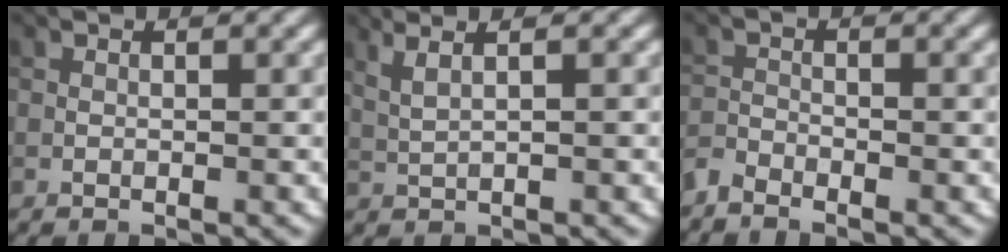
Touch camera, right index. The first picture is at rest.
{"total": 4.3, "force": [2.5, 1.7, 3.0], "torque": [-0.048, 0.023, 0.029]}
{"total": 1.7, "force": [-1.6, 0.4, 0.4], "torque": [-0.008, -0.002, -0.041]}